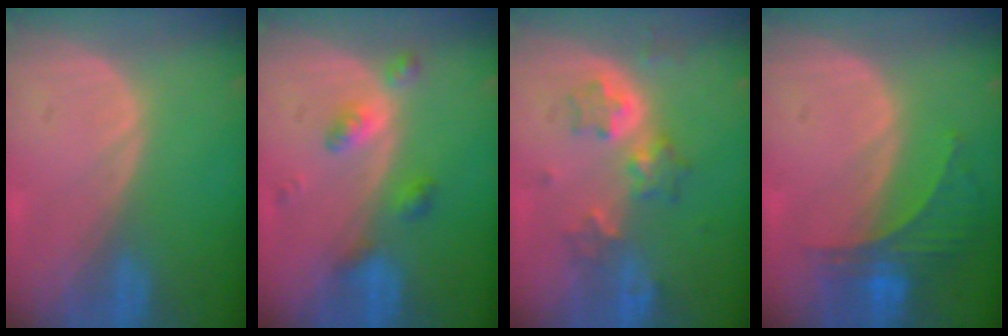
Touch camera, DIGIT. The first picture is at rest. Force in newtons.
{"total": 4.2, "press": 4.2, "slide": 0.2}
{"total": 6.4, "press": 5.6, "slide": 3.1}
{"total": 6.1, "press": 5.7, "slide": 2.1}